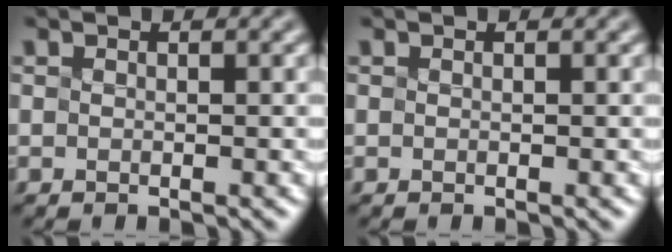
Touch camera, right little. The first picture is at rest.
{"total": 0.0}